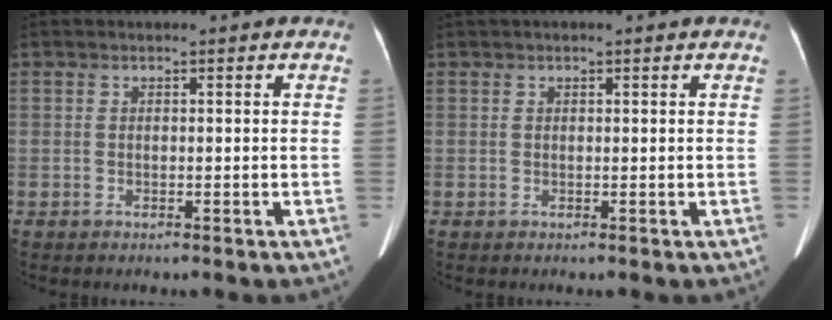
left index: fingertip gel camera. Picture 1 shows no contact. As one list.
[{"total": 1.8, "force": [1.4, 0.4, 1.2], "torque": [-0.016, 0.024, 0.018]}]